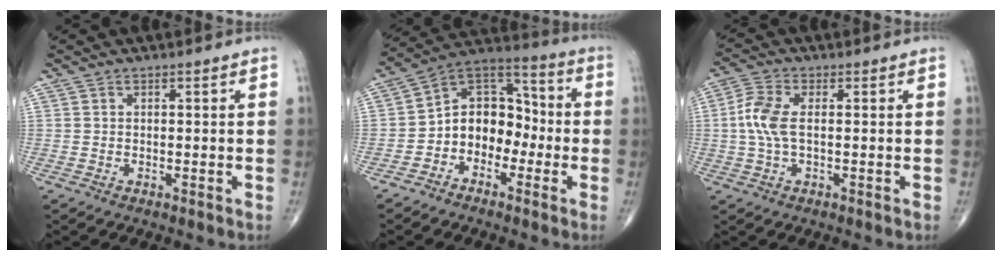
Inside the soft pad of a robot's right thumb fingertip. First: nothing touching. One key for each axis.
{"total": 11.7, "fx": -2.9, "fy": 8.9, "fz": 7.0, "tx": -0.070, "ty": 0.060, "tz": -0.066}
{"total": 6.2, "fx": 0.1, "fy": 2.9, "fz": 5.5, "tx": -0.143, "ty": 0.012, "tz": -0.005}